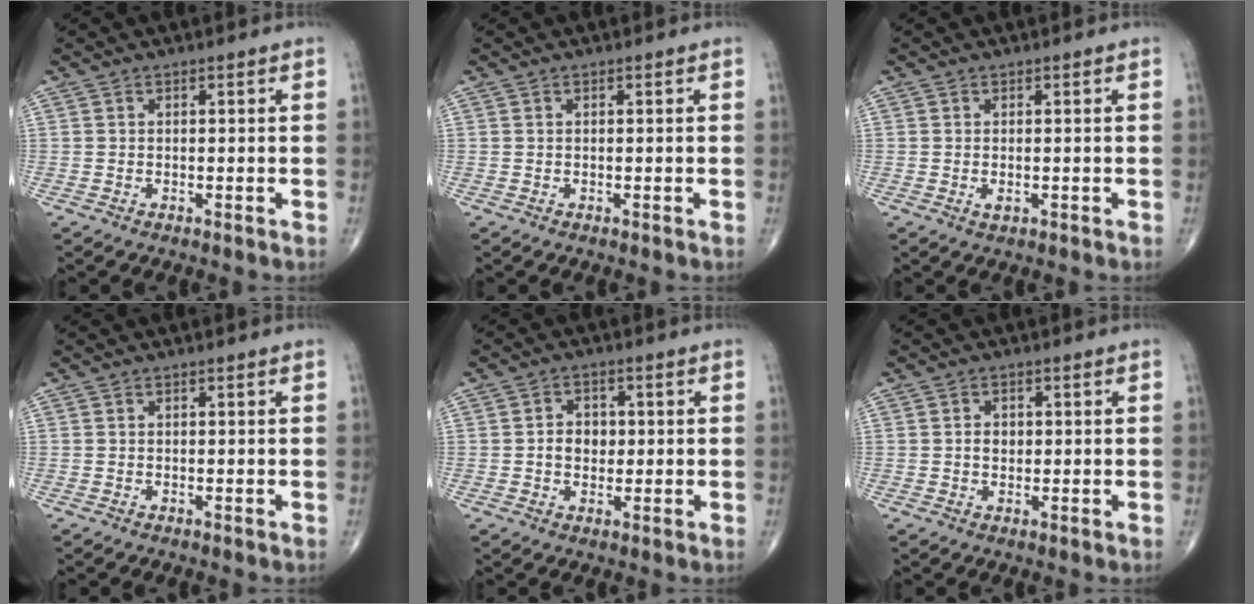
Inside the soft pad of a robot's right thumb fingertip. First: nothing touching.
{"total": 0.0}
{"total": 1.2, "force": [-0.2, 0.6, 1.0], "torque": [-0.019, -0.004, -0.003]}
{"total": 0.0}
{"total": 4.9, "force": [0.1, 3.9, 3.0], "torque": [-0.028, 0.007, 0.001]}
{"total": 2.7, "force": [0.2, 2.0, 1.7], "torque": [-0.019, 0.004, 0.004]}